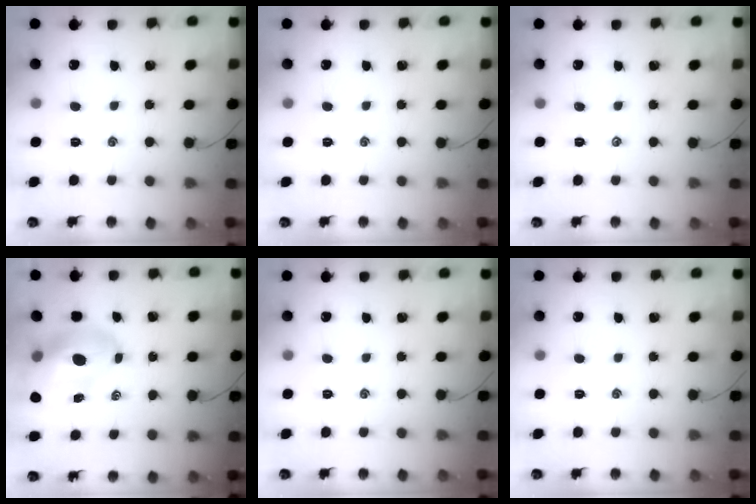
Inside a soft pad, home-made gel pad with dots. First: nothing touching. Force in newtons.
{"total": 0.0}
{"total": 0.0}
{"total": 15.6, "press": 15.0, "slide": 4.5}
{"total": 0.0}
{"total": 0.0}